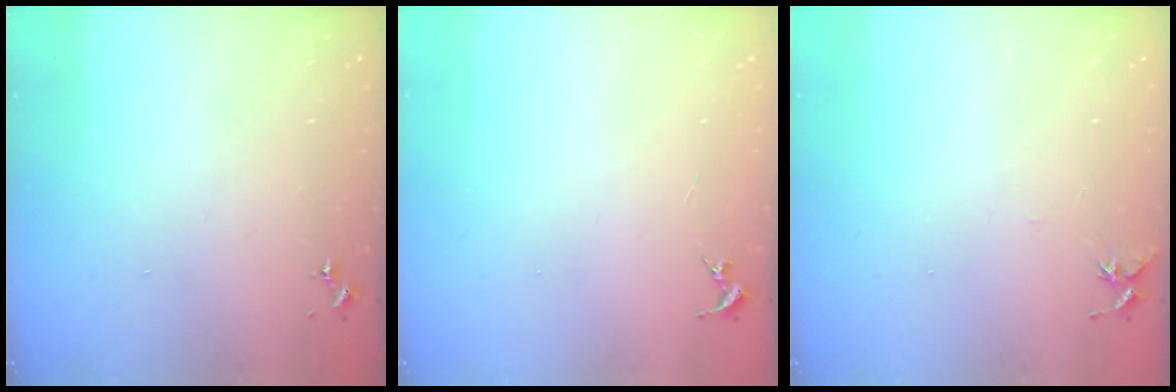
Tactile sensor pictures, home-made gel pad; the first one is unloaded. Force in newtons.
{"total": 0.0}
{"total": 4.9, "press": 4.8, "slide": 0.5}